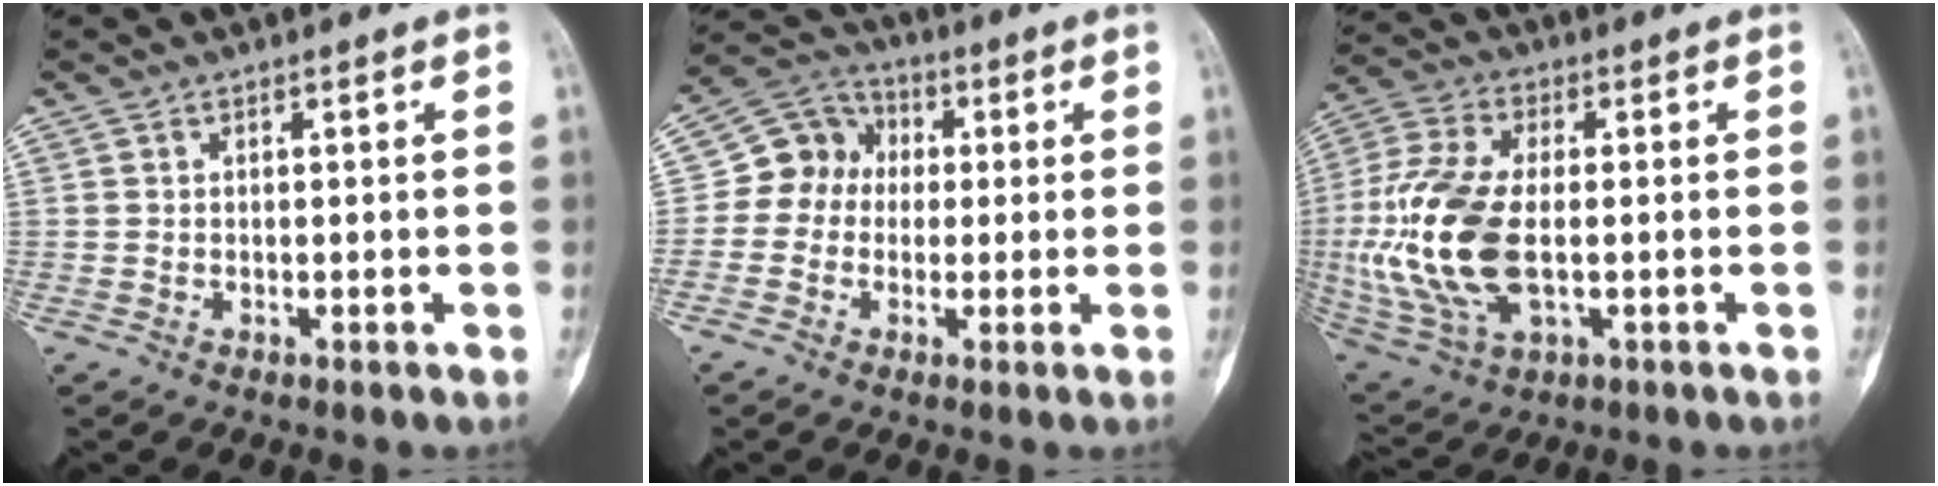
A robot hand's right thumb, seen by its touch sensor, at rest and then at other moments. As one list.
[{"total": 8.9, "force": [0.2, 7.8, 4.1], "torque": [-0.041, 0.024, -0.013]}, {"total": 19.4, "force": [-1.8, 10.3, 16.3], "torque": [-0.370, -0.001, -0.025]}]